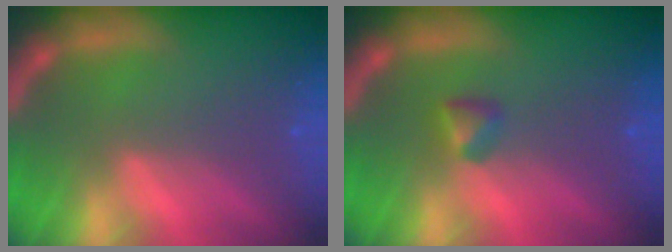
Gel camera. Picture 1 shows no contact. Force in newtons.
{"total": 1.4}